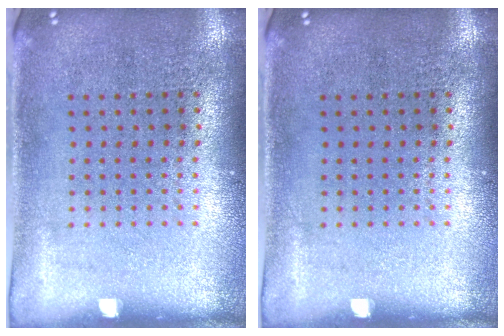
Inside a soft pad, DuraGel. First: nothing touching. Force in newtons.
{"total": 0.0}